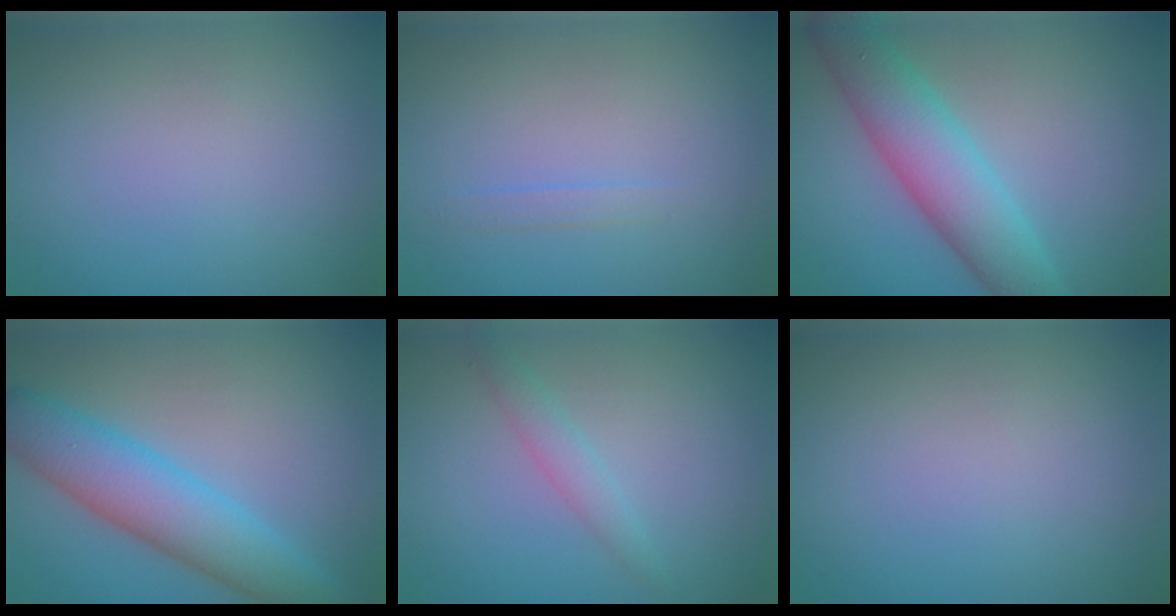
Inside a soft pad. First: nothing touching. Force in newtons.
{"total": 0.8, "press": 0.8, "slide": 0.0}
{"total": 6.6, "press": 6.6, "slide": 0.2}
{"total": 6.7, "press": 6.7, "slide": 0.1}
{"total": 1.7, "press": 1.7, "slide": 0.1}
{"total": 0.0}